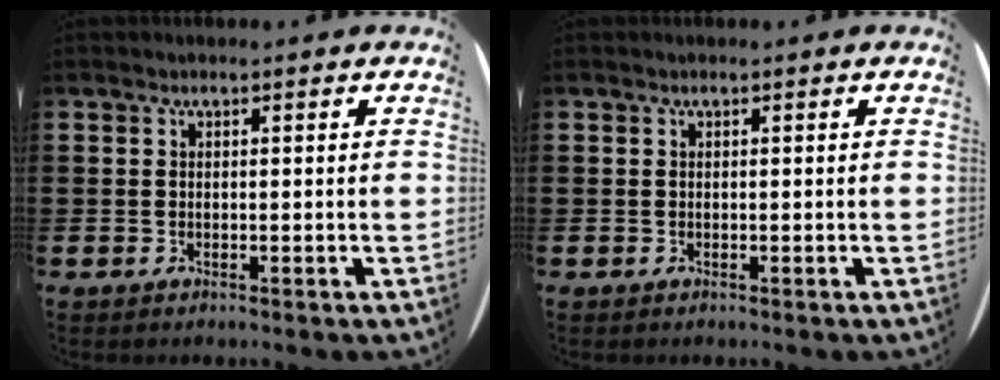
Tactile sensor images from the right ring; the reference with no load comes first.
{"total": 0.0}